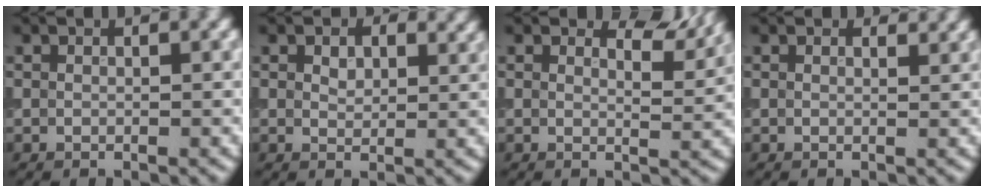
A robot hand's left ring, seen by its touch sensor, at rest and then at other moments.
{"total": 2.1, "force": [1.0, 1.4, 1.1], "torque": [-0.022, -0.001, 0.014]}
{"total": 3.1, "force": [2.6, 0.9, 1.6], "torque": [-0.024, -0.005, 0.032]}
{"total": 1.4, "force": [1.3, 0.3, 0.4], "torque": [-0.010, -0.005, 0.012]}